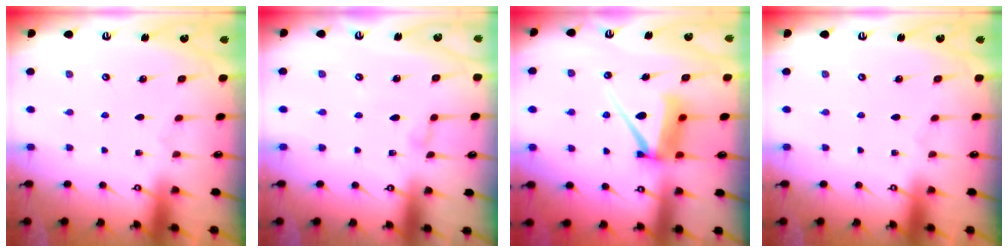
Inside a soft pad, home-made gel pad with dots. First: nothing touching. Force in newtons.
{"total": 3.1, "press": 3.0, "slide": 0.3}
{"total": 10.0, "press": 9.9, "slide": 1.0}
{"total": 0.0}